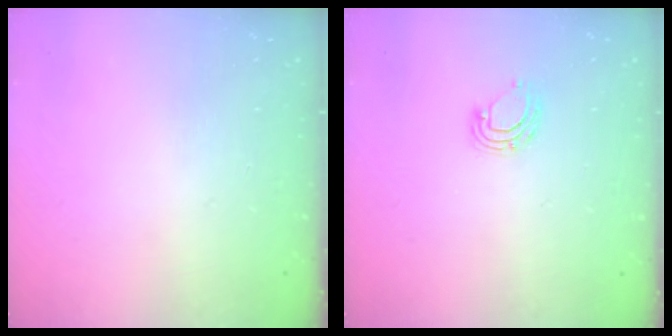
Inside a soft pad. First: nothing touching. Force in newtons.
{"total": 6.9, "press": 6.8, "slide": 0.9}